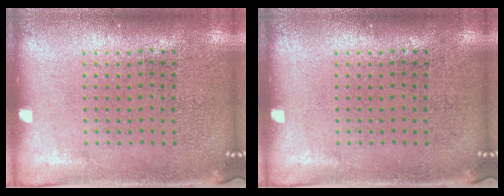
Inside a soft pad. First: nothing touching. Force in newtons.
{"total": 0.0}